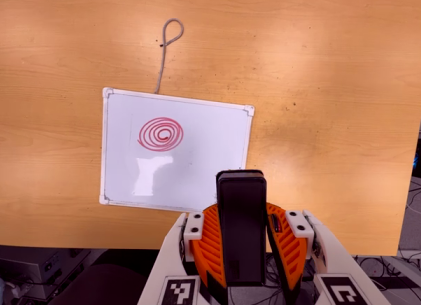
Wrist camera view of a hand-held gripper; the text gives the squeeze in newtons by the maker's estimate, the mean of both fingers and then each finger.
{"total": 8.4, "left": 6.1, "right": 10.7}